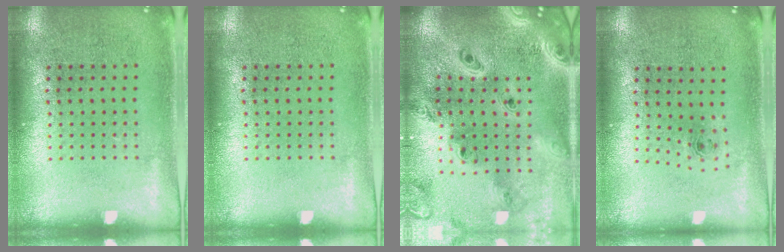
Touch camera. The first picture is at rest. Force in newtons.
{"total": 0.0}
{"total": 4.0, "press": 3.0, "slide": 2.6}
{"total": 0.8, "press": 0.4, "slide": 0.7}